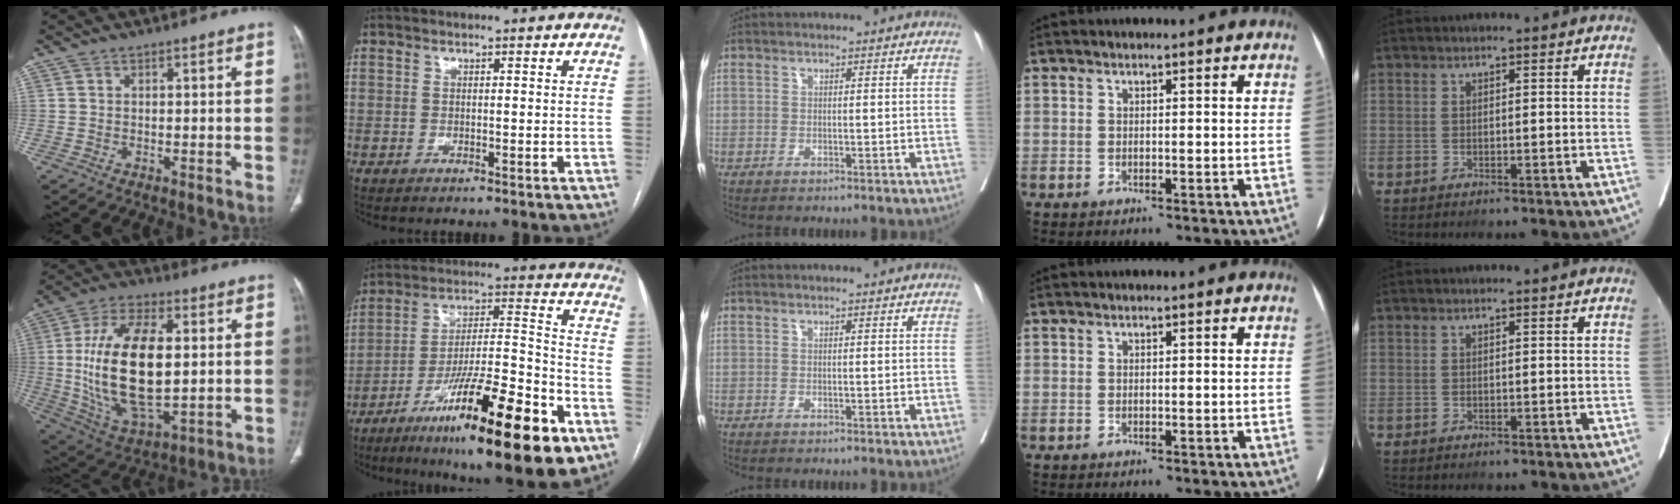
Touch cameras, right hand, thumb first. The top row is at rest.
{"thumb": {"total": 22.0, "force": [1.3, 10.6, 19.2], "torque": [-0.365, -0.009, 0.032]}, "index": {"total": 27.9, "force": [-15.1, 3.3, 23.2], "torque": [-0.327, -0.023, -0.244]}}